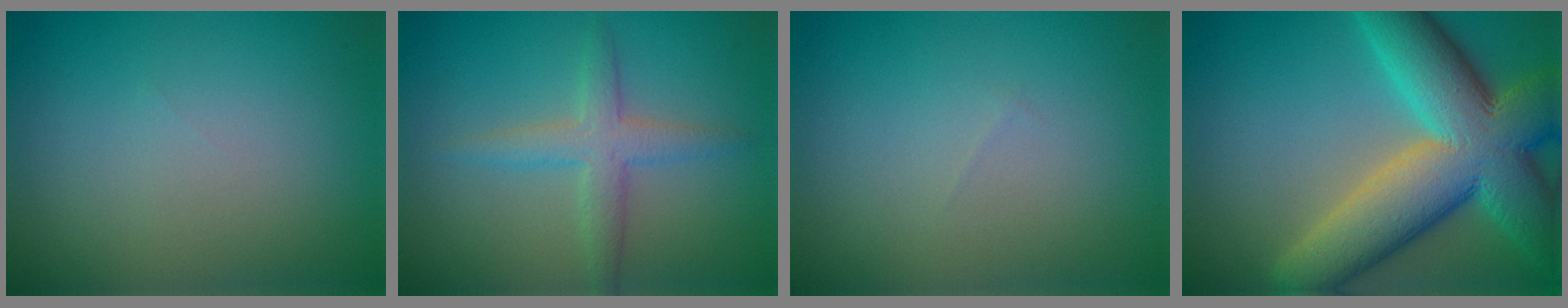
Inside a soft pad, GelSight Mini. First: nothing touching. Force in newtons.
{"total": 3.0, "press": 3.0, "slide": 0.1}
{"total": 0.0}
{"total": 13.5, "press": 13.5, "slide": 0.6}